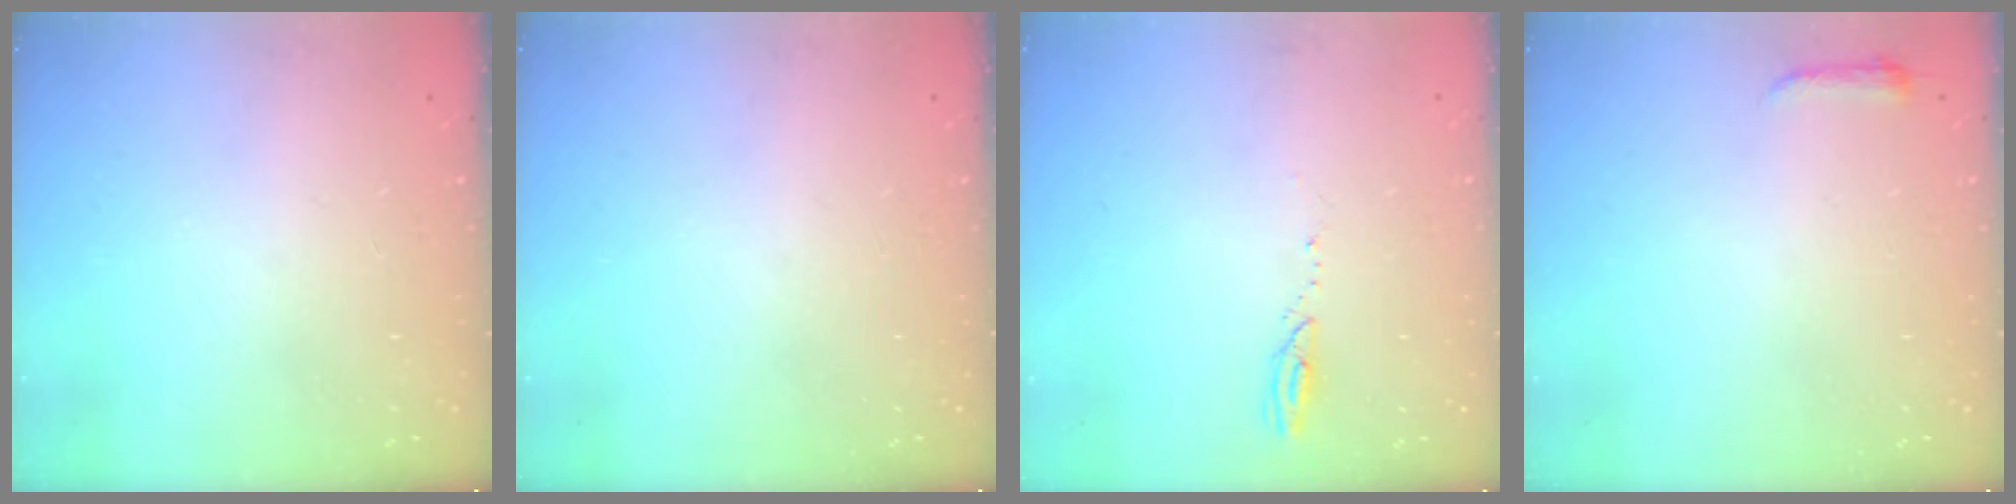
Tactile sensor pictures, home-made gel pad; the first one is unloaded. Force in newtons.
{"total": 0.0}
{"total": 2.4, "press": 2.4, "slide": 0.3}
{"total": 3.0, "press": 2.9, "slide": 0.6}